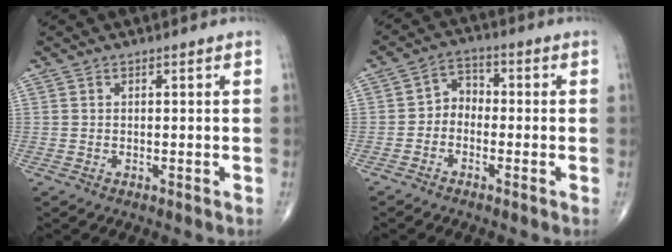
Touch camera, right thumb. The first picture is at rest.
{"total": 4.3, "force": [-1.3, 3.4, 2.3], "torque": [-0.015, 0.025, -0.039]}